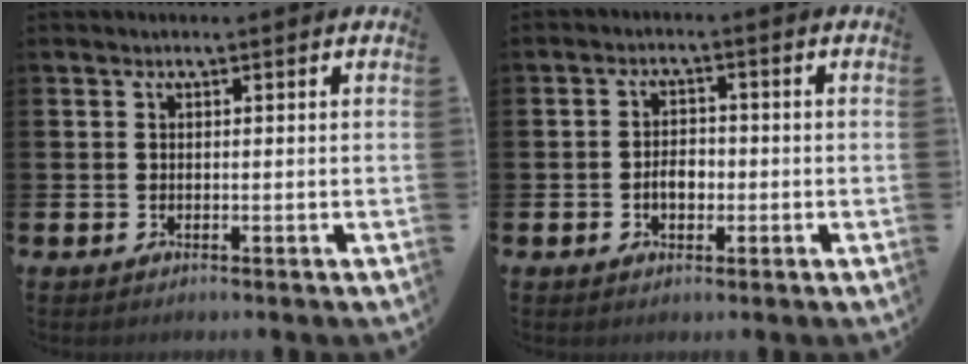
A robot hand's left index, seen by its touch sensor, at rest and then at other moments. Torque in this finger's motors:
{"motor_torque": [0.10, 0.10, 0.04, 0.05]}